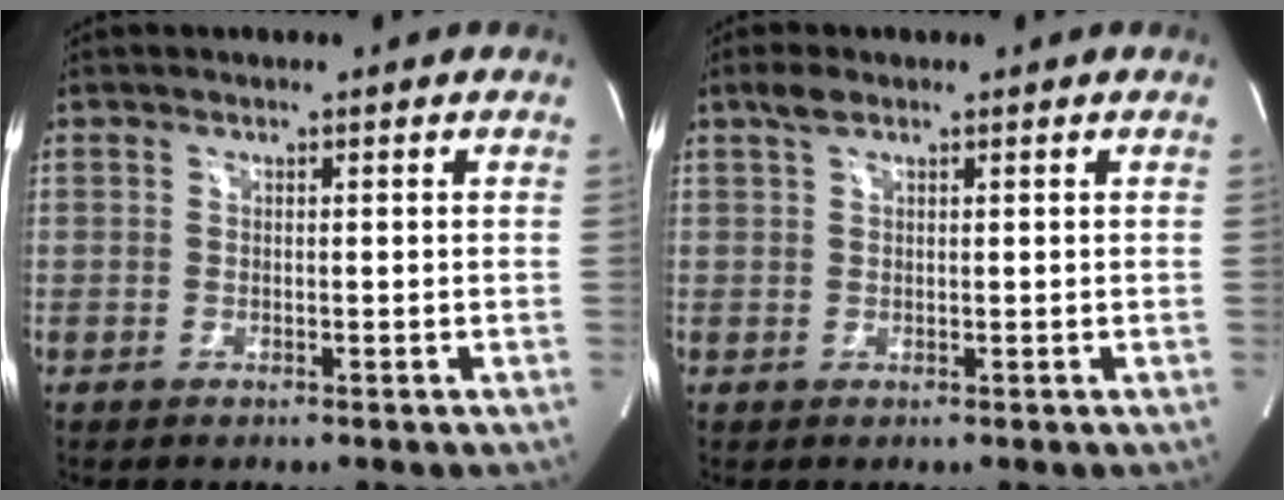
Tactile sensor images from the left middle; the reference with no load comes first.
{"total": 2.0, "force": [1.4, 0.7, 1.2], "torque": [-0.032, 0.011, 0.030]}